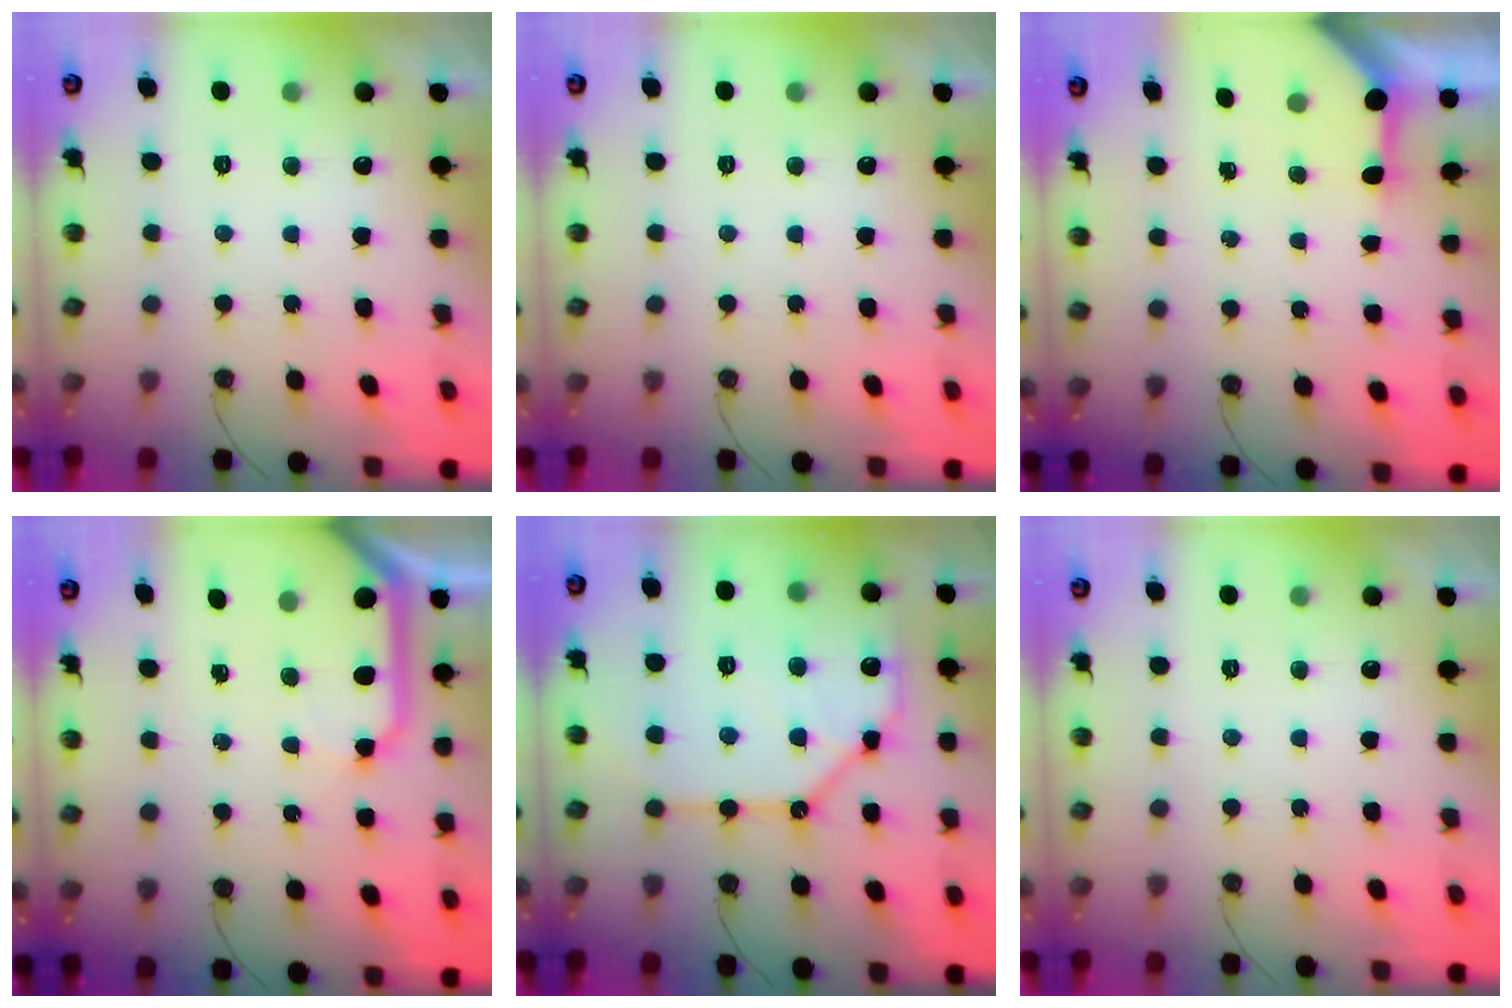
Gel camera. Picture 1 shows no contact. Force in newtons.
{"total": 0.0}
{"total": 3.4, "press": 3.4, "slide": 0.3}
{"total": 10.8, "press": 10.8, "slide": 1.2}
{"total": 15.0, "press": 14.9, "slide": 1.7}
{"total": 0.0}